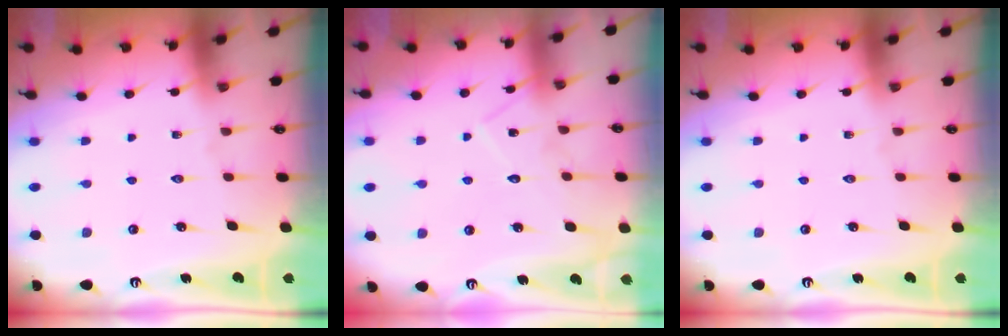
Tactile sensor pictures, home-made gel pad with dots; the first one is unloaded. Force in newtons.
{"total": 10.4, "press": 10.4, "slide": 0.7}
{"total": 0.0}